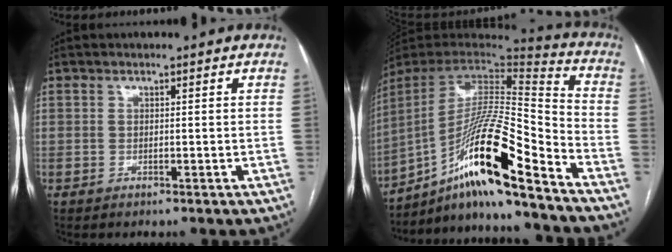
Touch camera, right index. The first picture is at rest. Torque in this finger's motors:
{"motor_torque": [1.34, -0.80, 0.61, 0.21]}